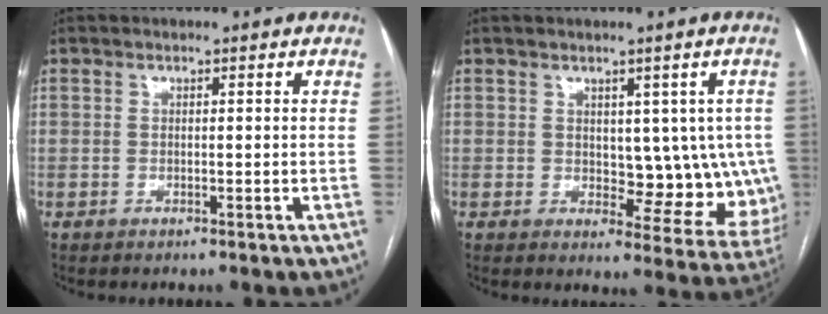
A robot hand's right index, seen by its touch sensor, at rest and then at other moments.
{"total": 9.7, "force": [0.9, 5.3, 8.0], "torque": [-0.073, 0.002, 0.022]}